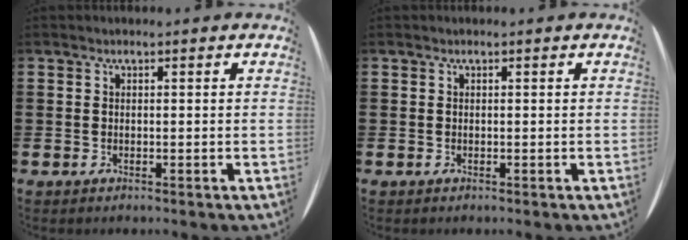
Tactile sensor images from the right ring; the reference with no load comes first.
{"total": 0.0}